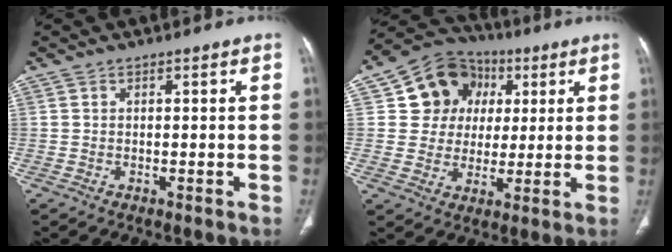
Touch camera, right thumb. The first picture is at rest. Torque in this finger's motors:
{"motor_torque": [-1.06, 0.59, -0.18, 0.02, 0.09]}